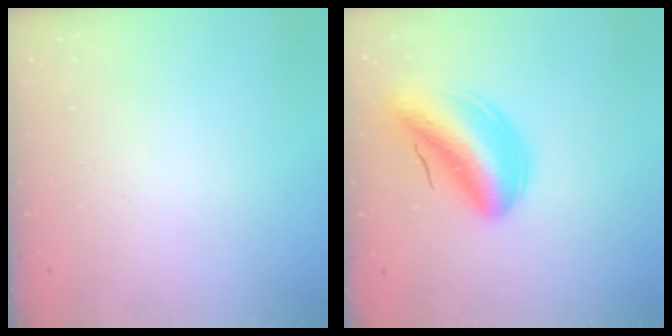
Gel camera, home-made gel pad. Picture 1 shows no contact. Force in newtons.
{"total": 11.9, "press": 11.2, "slide": 3.8}